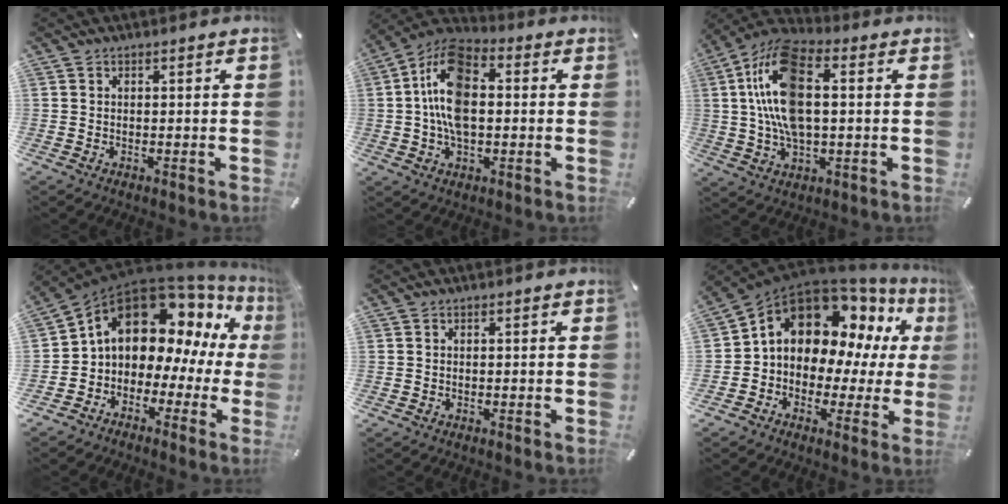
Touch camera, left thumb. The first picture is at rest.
{"total": 13.6, "force": [0.4, 8.3, 10.8], "torque": [-0.230, 0.010, 0.010]}
{"total": 15.9, "force": [1.9, 8.4, 13.4], "torque": [-0.292, -0.001, 0.032]}
{"total": 13.9, "force": [6.5, 9.9, 7.3], "torque": [-0.120, -0.046, 0.113]}
{"total": 0.0}
{"total": 13.6, "force": [6.6, 9.5, 7.2], "torque": [-0.131, -0.048, 0.120]}